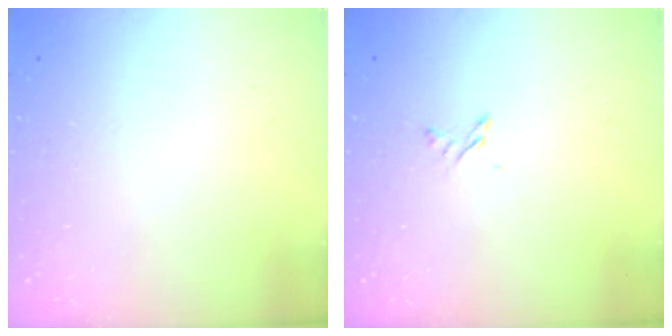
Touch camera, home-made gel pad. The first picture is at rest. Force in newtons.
{"total": 1.7, "press": 1.7, "slide": 0.3}